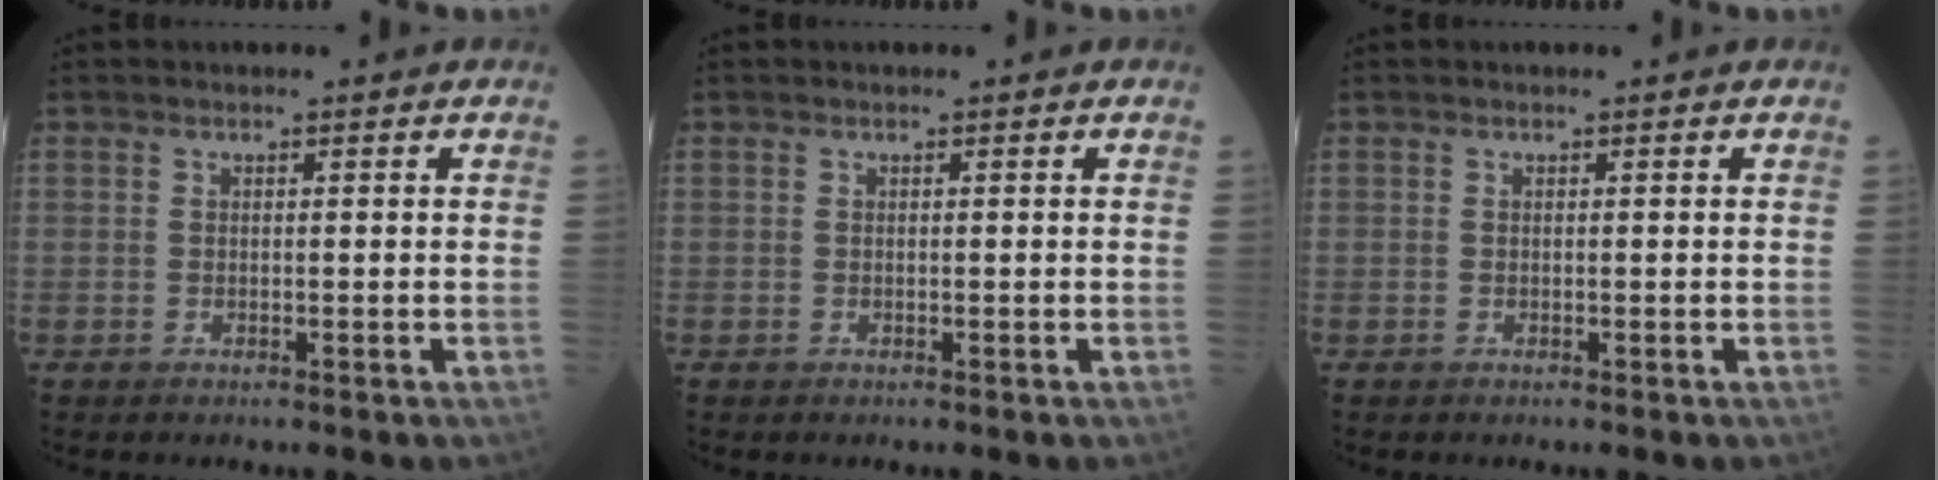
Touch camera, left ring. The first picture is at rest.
{"total": 0.0}
{"total": 0.0}